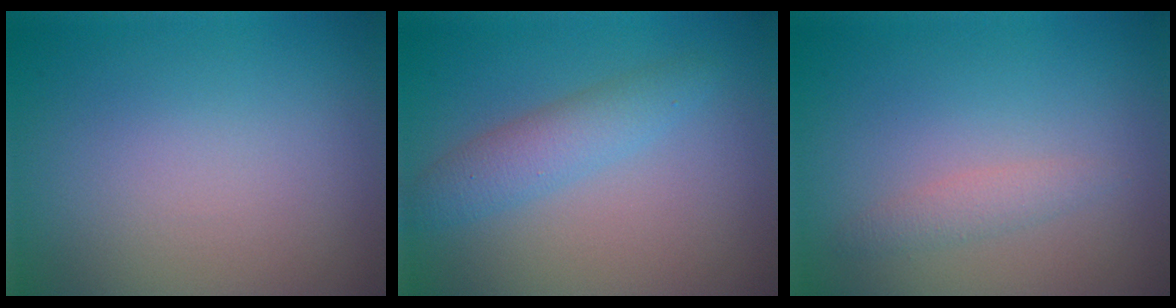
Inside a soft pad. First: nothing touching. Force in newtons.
{"total": 2.9, "press": 2.9, "slide": 0.0}
{"total": 1.4, "press": 1.4, "slide": 0.0}